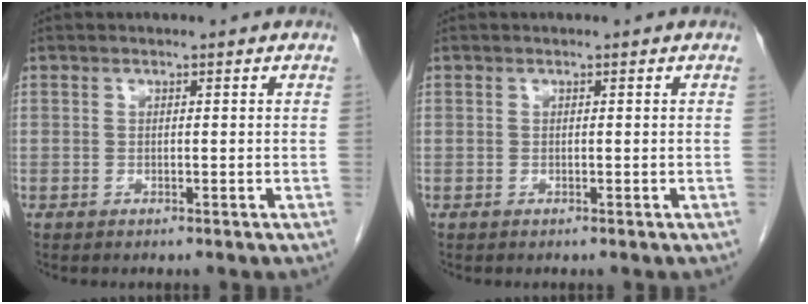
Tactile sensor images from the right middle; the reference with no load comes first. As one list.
[{"total": 0.0}]